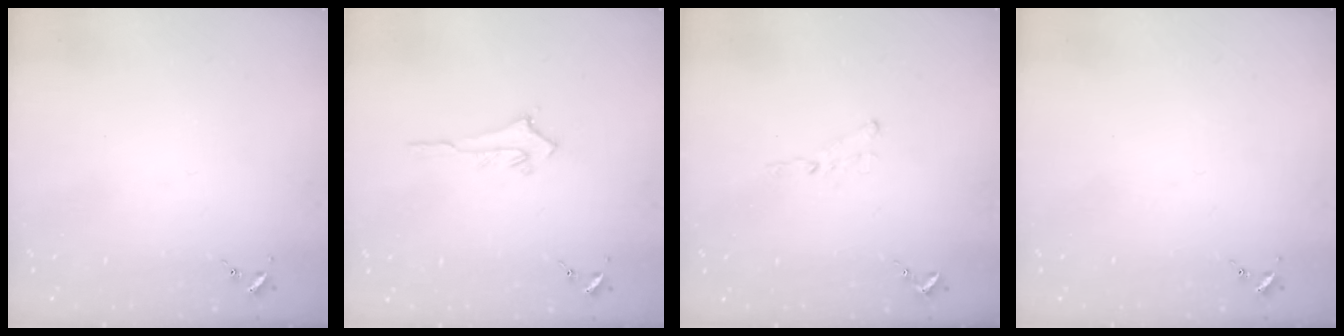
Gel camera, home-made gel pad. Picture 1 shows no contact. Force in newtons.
{"total": 4.8, "press": 4.8, "slide": 0.5}
{"total": 4.0, "press": 4.0, "slide": 0.4}
{"total": 0.0}